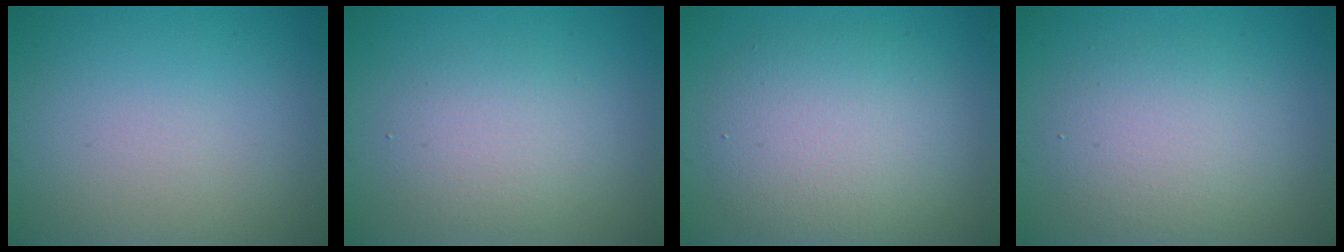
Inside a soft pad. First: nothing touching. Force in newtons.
{"total": 3.2, "press": 3.1, "slide": 0.2}
{"total": 5.9, "press": 5.9, "slide": 0.4}
{"total": 4.1, "press": 4.1, "slide": 0.2}